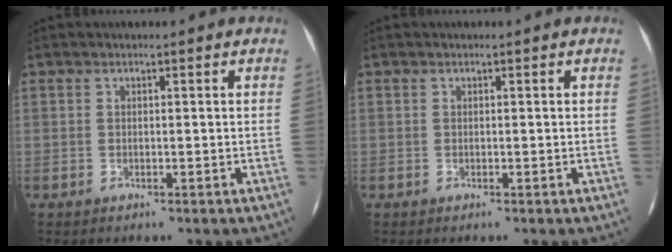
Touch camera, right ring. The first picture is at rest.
{"total": 0.0}